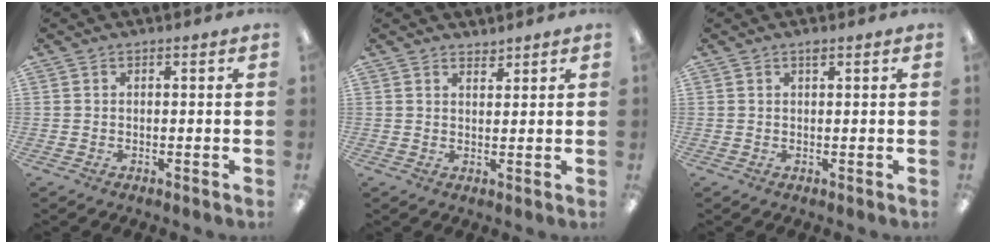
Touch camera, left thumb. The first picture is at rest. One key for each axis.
{"total": 1.9, "fx": 1.8, "fy": 0.3, "fz": -0.2, "tx": 0.003, "ty": -0.010, "tz": 0.035}
{"total": 0.8, "fx": 0.7, "fy": 0.2, "fz": 0.5, "tx": -0.004, "ty": -0.002, "tz": 0.010}